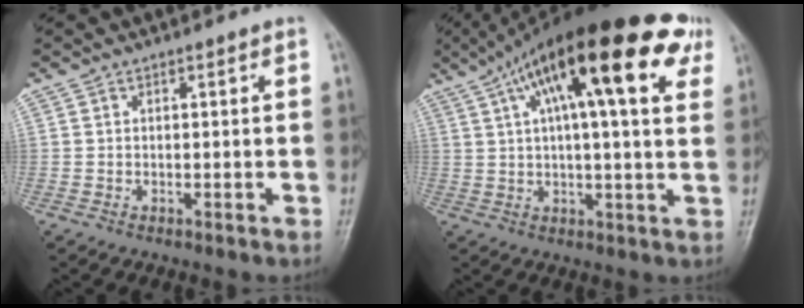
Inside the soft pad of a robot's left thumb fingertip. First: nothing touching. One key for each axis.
{"total": 24.1, "fx": 10.6, "fy": 6.7, "fz": 20.6, "tx": -0.314, "ty": 0.025, "tz": 0.156}